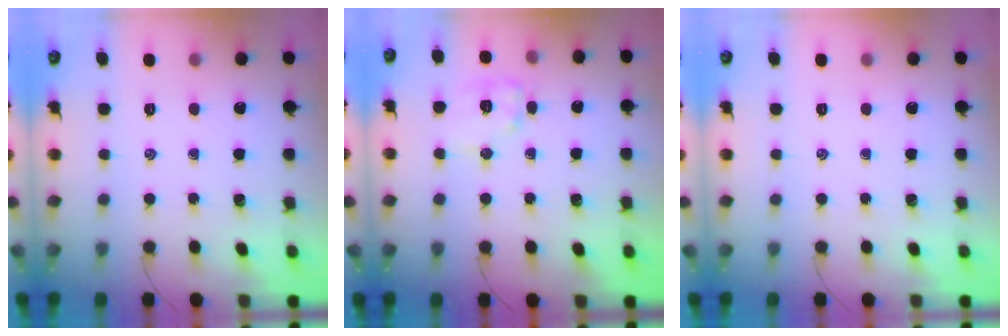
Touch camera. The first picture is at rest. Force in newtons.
{"total": 9.5, "press": 9.5, "slide": 0.2}
{"total": 0.0}